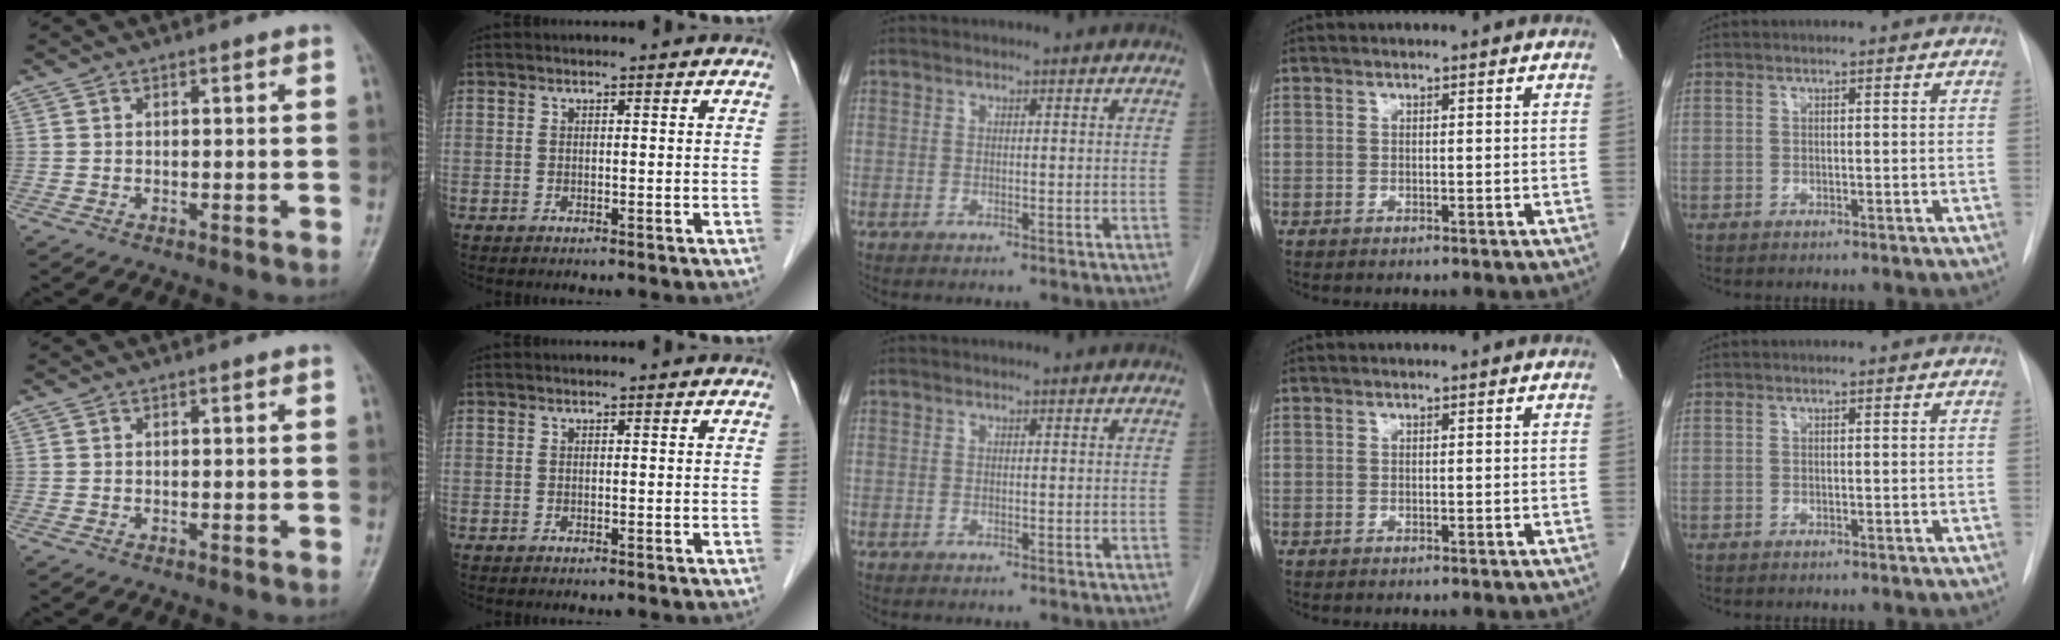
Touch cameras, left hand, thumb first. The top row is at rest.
{}